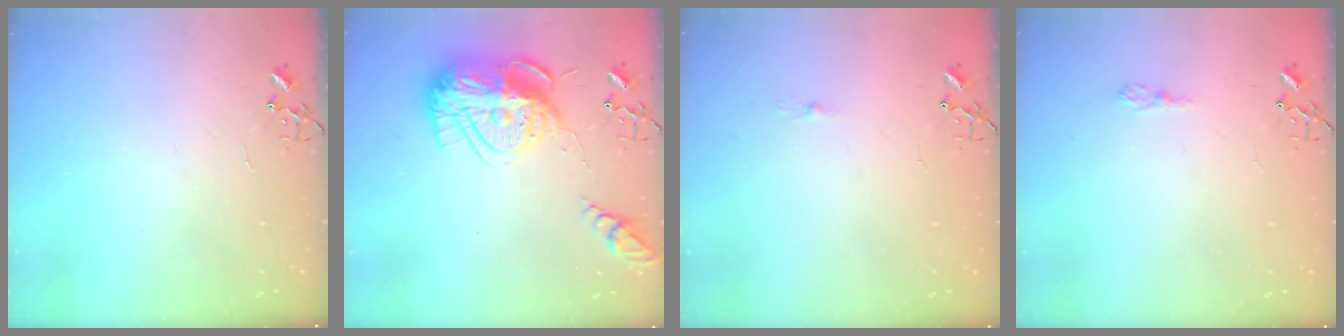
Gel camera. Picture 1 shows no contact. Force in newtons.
{"total": 18.9, "press": 18.9, "slide": 1.6}
{"total": 3.6, "press": 3.6, "slide": 0.5}
{"total": 6.0, "press": 6.0, "slide": 0.7}